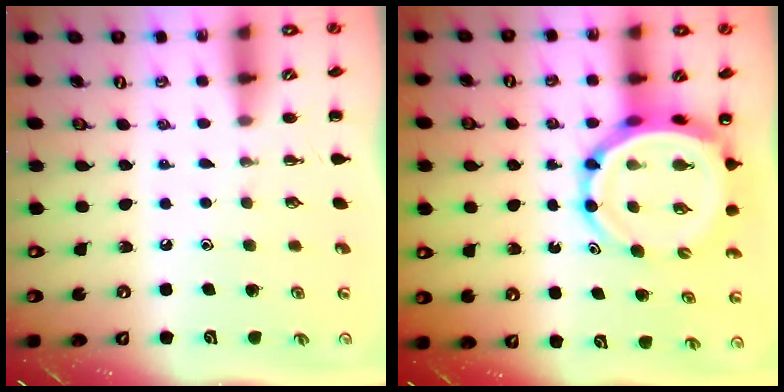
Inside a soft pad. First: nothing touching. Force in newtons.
{"total": 9.4, "press": 9.0, "slide": 2.7}